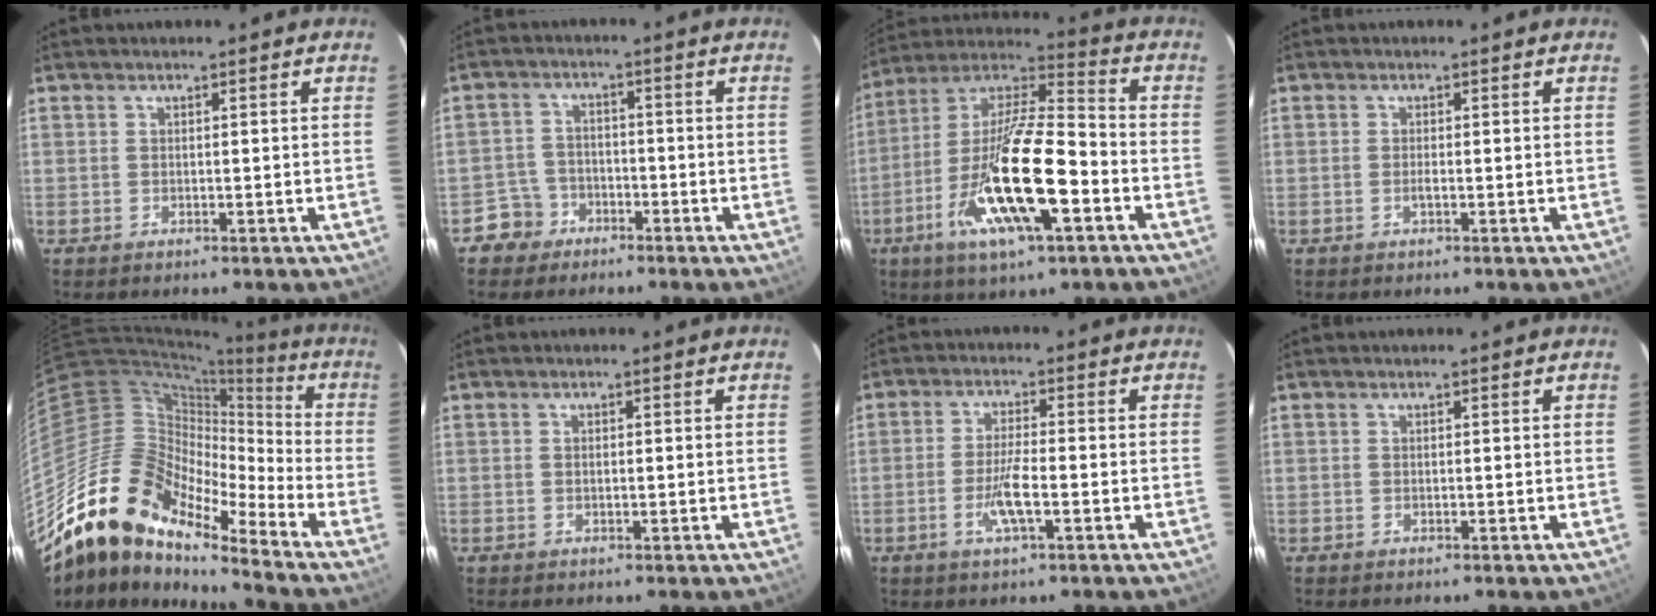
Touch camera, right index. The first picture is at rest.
{"total": 5.0, "force": [-3.1, 3.9, -0.2], "torque": [-0.006, 0.022, -0.059]}
{"total": 21.7, "force": [-8.3, 5.4, 19.3], "torque": [-0.372, -0.030, -0.160]}
{"total": 1.0, "force": [-0.4, 0.2, 0.9], "torque": [-0.019, 0.000, -0.007]}
{"total": 18.4, "force": [-14.5, 6.4, 9.3], "torque": [-0.148, -0.009, -0.286]}
{"total": 0.5, "force": [0.0, 0.3, 0.5], "torque": [-0.009, 0.002, -0.001]}
{"total": 6.0, "force": [-2.3, 1.0, 5.5], "torque": [-0.111, -0.004, -0.045]}
{"total": 0.0}